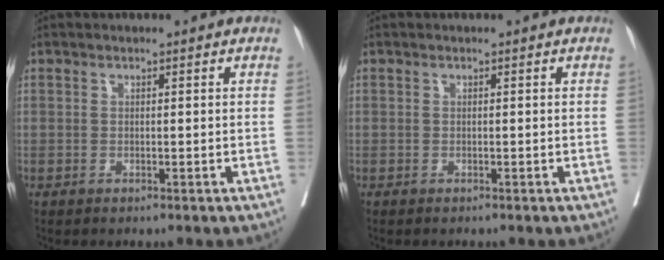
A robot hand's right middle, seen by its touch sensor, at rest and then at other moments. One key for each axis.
{"total": 1.1, "fx": -0.8, "fy": -0.4, "fz": 0.6, "tx": -0.001, "ty": 0.004, "tz": -0.009}